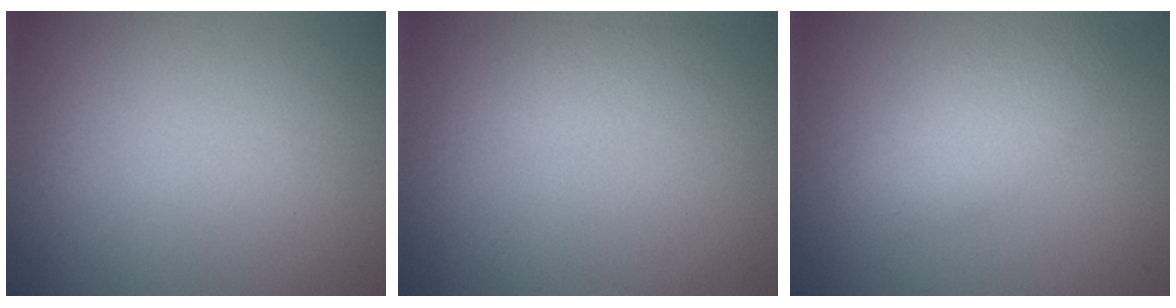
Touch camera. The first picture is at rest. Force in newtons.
{"total": 1.1, "press": 1.1, "slide": 0.0}
{"total": 3.4, "press": 3.4, "slide": 0.3}